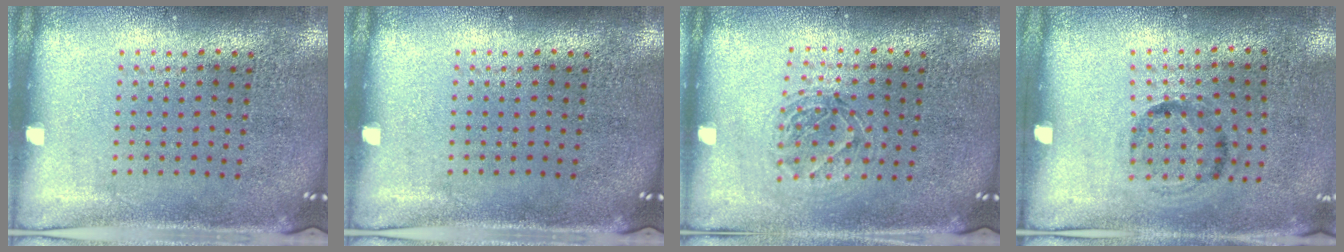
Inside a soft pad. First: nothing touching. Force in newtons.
{"total": 0.0}
{"total": 1.2, "press": 1.1, "slide": 0.6}
{"total": 1.2, "press": 0.8, "slide": 0.9}